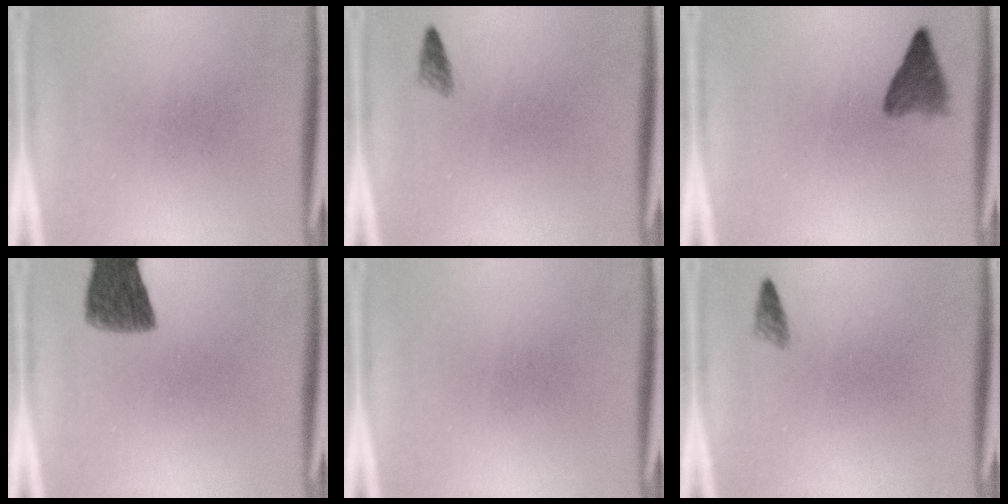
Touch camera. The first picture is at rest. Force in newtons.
{"total": 1.1}
{"total": 3.5}
{"total": 7.2}
{"total": 0.0}
{"total": 1.1}